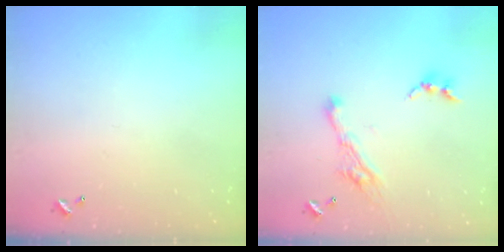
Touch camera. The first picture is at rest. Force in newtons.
{"total": 6.4, "press": 6.4, "slide": 0.8}